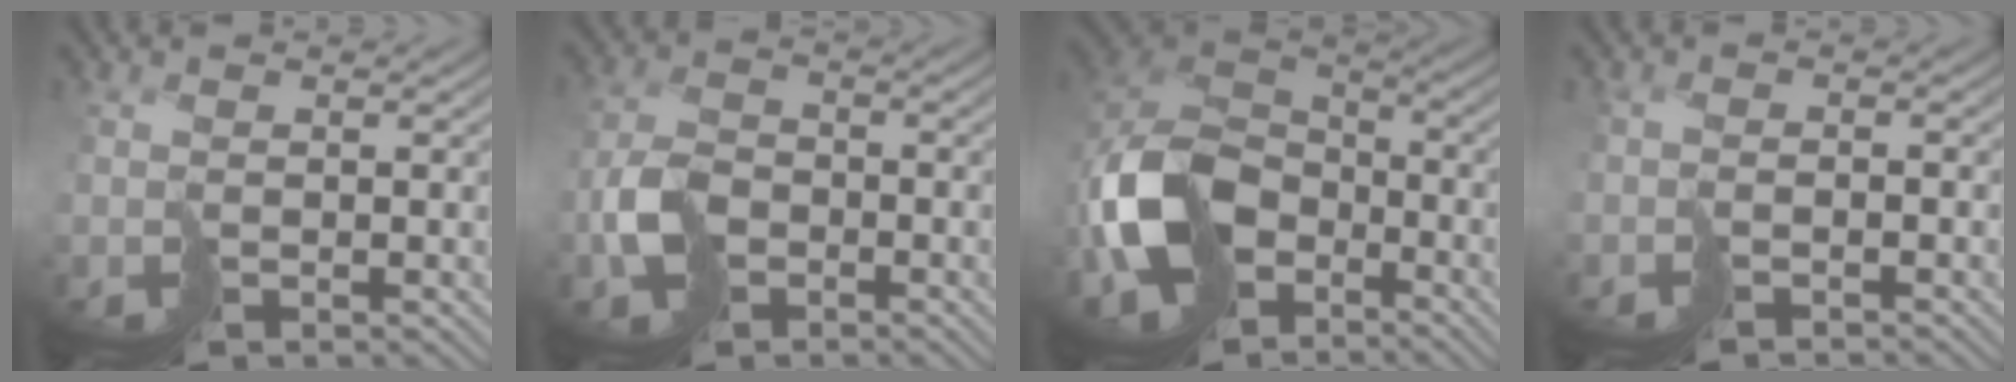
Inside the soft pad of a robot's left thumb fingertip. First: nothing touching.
{"total": 4.1, "force": [-1.9, 2.9, 2.2], "torque": [-0.048, 0.004, -0.044]}
{"total": 12.8, "force": [-5.7, 8.6, 7.7], "torque": [-0.175, -0.023, -0.118]}
{"total": 1.3, "force": [-1.3, -0.2, 0.2], "torque": [0.005, 0.004, -0.026]}